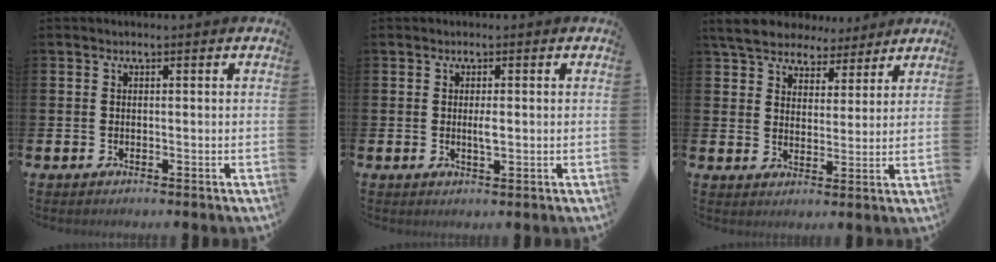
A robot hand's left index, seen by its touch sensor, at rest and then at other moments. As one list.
[{"total": 1.6, "force": [0.2, 0.4, 1.6], "torque": [-0.024, -0.002, 0.001]}, {"total": 6.3, "force": [5.7, 2.2, 1.3], "torque": [-0.043, -0.029, 0.101]}]